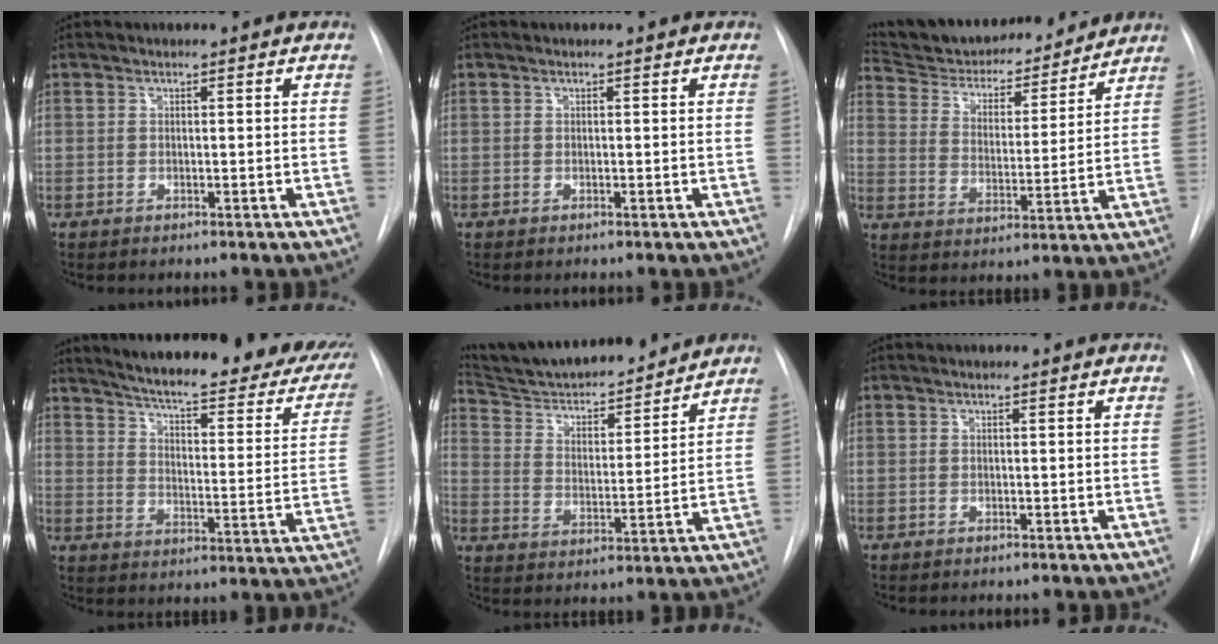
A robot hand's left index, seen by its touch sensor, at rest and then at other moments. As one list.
[{"total": 0.0}, {"total": 18.2, "force": [16.9, 4.6, 5.1], "torque": [-0.082, -0.005, 0.256]}, {"total": 29.6, "force": [24.5, 6.2, 15.4], "torque": [-0.214, -0.071, 0.291]}, {"total": 17.2, "force": [16.0, 2.6, 5.8], "torque": [-0.093, -0.008, 0.252]}, {"total": 0.0}]